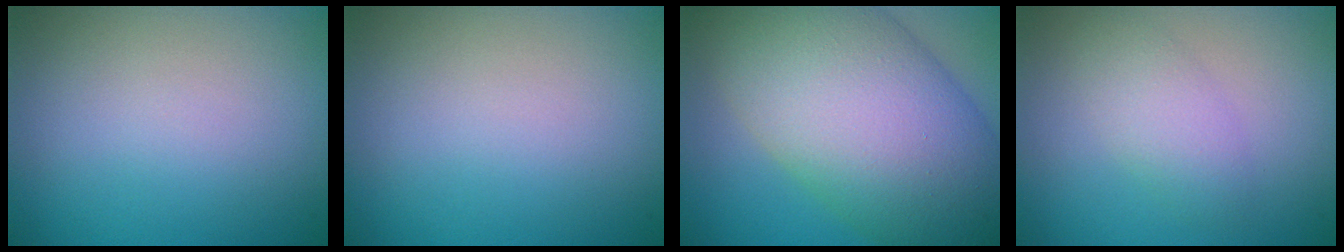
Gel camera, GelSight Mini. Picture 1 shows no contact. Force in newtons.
{"total": 0.0}
{"total": 15.6, "press": 15.6, "slide": 0.3}
{"total": 2.4, "press": 2.4, "slide": 0.1}